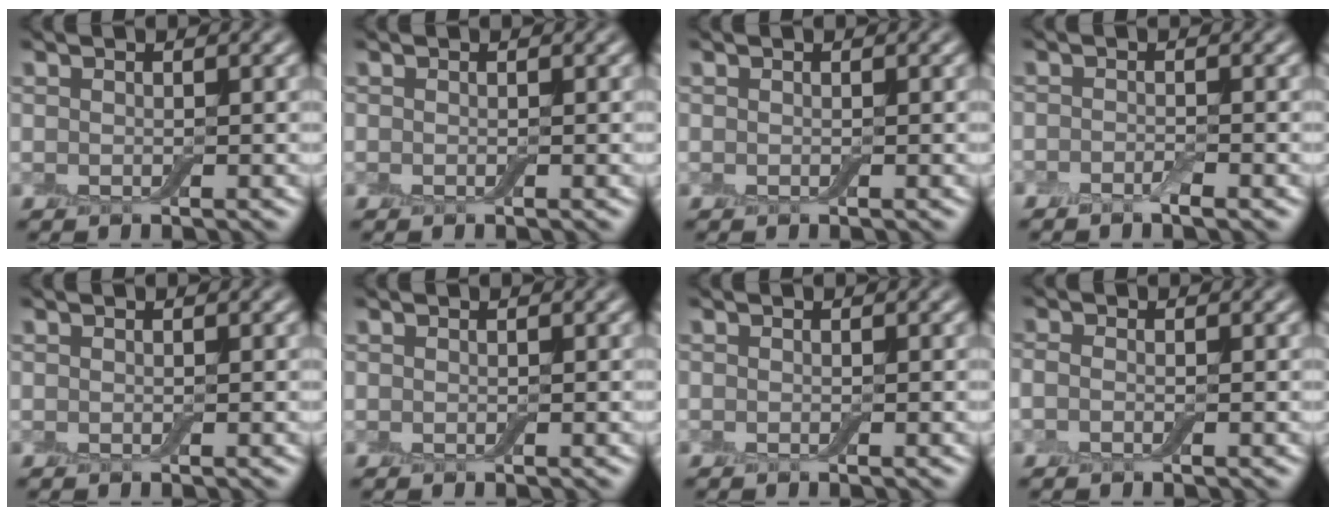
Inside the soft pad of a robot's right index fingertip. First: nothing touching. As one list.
[{"total": 0.0}, {"total": 0.0}, {"total": 1.2, "force": [-0.8, 0.2, 0.8], "torque": [-0.017, -0.003, -0.017]}, {"total": 0.0}, {"total": 0.0}, {"total": 0.0}, {"total": 0.8, "force": [-0.3, 0.4, 0.7], "torque": [-0.017, -0.001, -0.009]}]